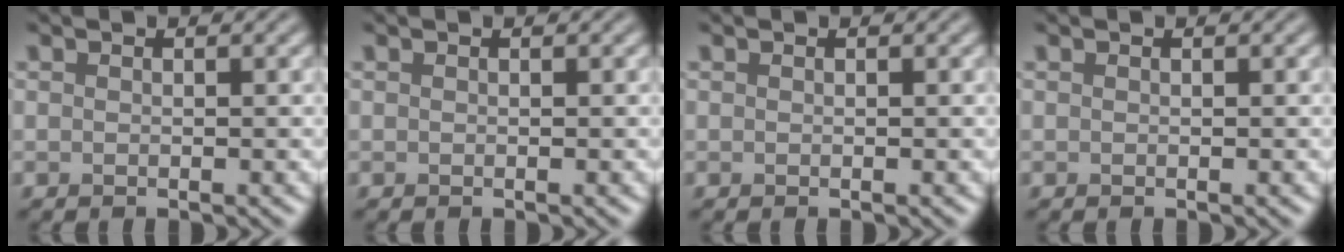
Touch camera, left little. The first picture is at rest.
{"total": 0.0}
{"total": 0.0}
{"total": 0.0}